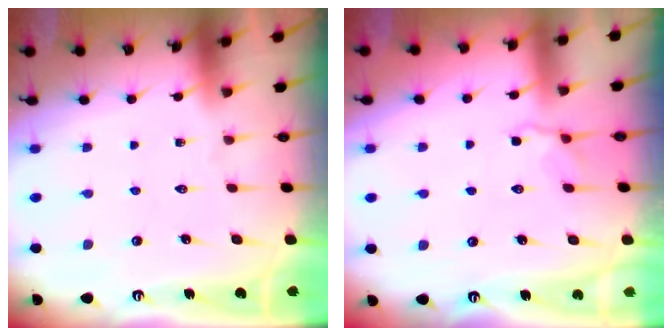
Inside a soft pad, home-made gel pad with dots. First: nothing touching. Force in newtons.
{"total": 4.3, "press": 3.8, "slide": 1.9}